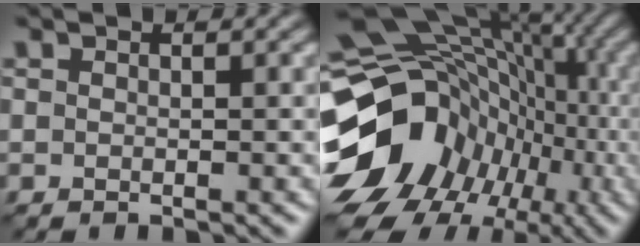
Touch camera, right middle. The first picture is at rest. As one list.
[{"total": 16.5, "force": [-4.9, 12.9, 9.2], "torque": [-0.185, -0.001, -0.063]}]